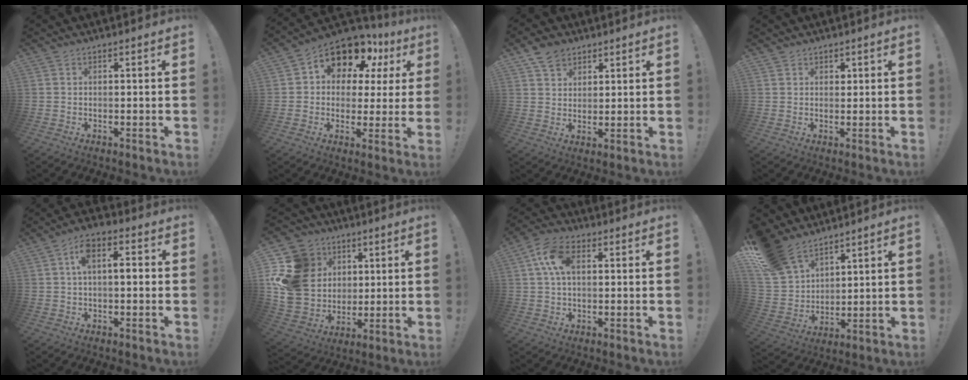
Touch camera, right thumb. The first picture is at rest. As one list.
[{"total": 12.2, "force": [7.4, 7.1, 6.6], "torque": [-0.100, -0.055, 0.127]}, {"total": 6.7, "force": [4.7, 4.5, 1.8], "torque": [-0.030, -0.022, 0.092]}, {"total": 1.7, "force": [1.1, 1.2, 0.2], "torque": [0.010, -0.010, 0.017]}, {"total": 7.8, "force": [0.6, 3.9, 6.7], "torque": [-0.098, 0.006, 0.007]}, {"total": 19.8, "force": [4.7, 17.1, 8.8], "torque": [-0.165, -0.007, 0.120]}, {"total": 10.0, "force": [2.5, 6.0, 7.6], "torque": [-0.147, 0.009, 0.048]}, {"total": 14.8, "force": [11.0, 8.4, 5.1], "torque": [-0.104, -0.072, 0.215]}]